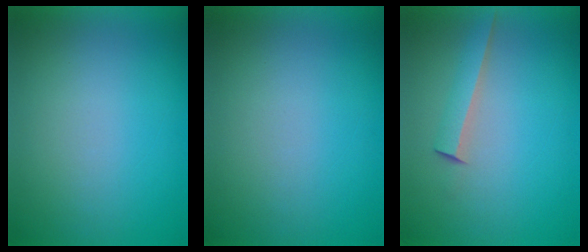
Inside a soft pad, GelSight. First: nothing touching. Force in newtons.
{"total": 0.0}
{"total": 2.4}